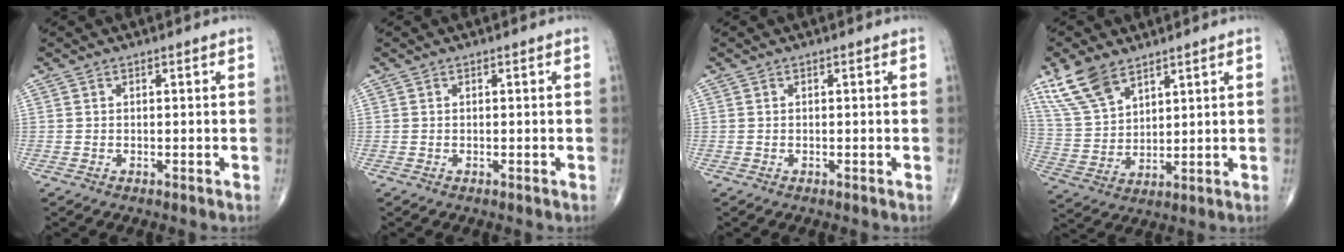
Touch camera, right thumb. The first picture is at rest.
{"total": 0.0}
{"total": 0.0}
{"total": 10.6, "force": [7.2, 5.2, 5.8], "torque": [-0.111, -0.021, 0.155]}